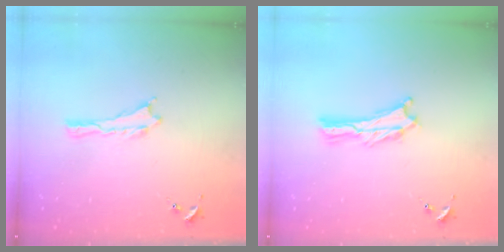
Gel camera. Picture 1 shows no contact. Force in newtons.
{"total": 1.3, "press": 1.3, "slide": 0.3}